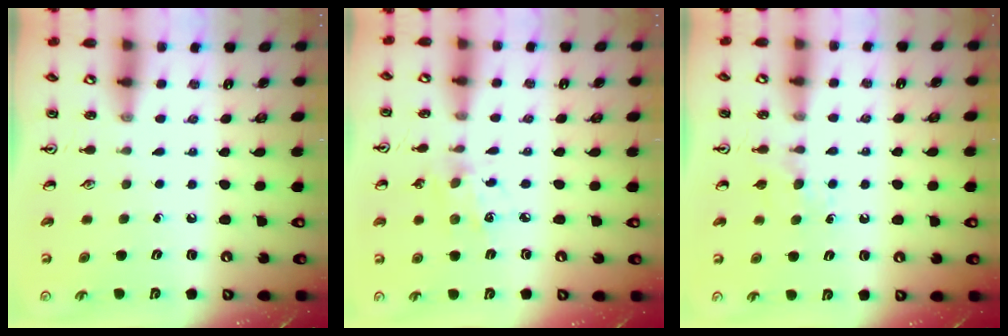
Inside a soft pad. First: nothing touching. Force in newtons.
{"total": 4.1, "press": 3.9, "slide": 1.4}
{"total": 3.6, "press": 3.6, "slide": 0.7}